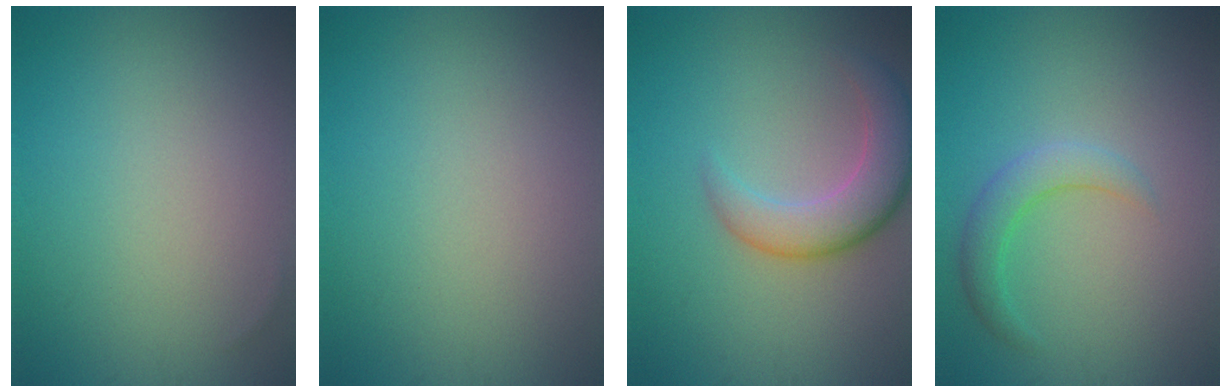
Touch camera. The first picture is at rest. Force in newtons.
{"total": 0.0}
{"total": 4.9, "press": 4.8, "slide": 0.5}
{"total": 2.6, "press": 2.6, "slide": 0.1}